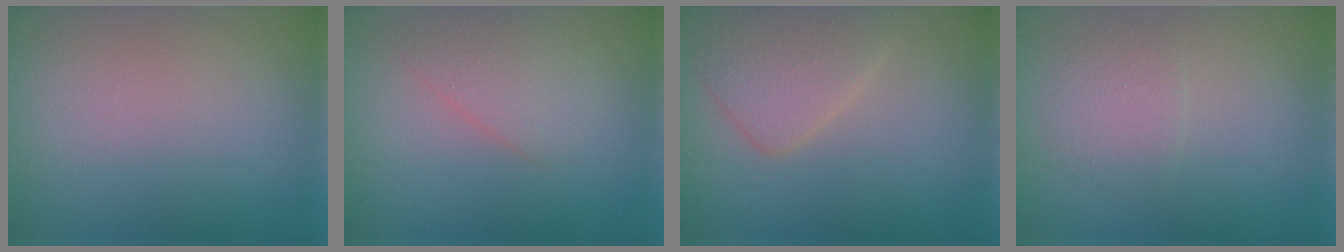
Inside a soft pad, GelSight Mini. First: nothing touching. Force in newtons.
{"total": 2.3, "press": 2.3, "slide": 0.1}
{"total": 3.1, "press": 3.1, "slide": 0.2}
{"total": 2.9, "press": 2.9, "slide": 0.2}